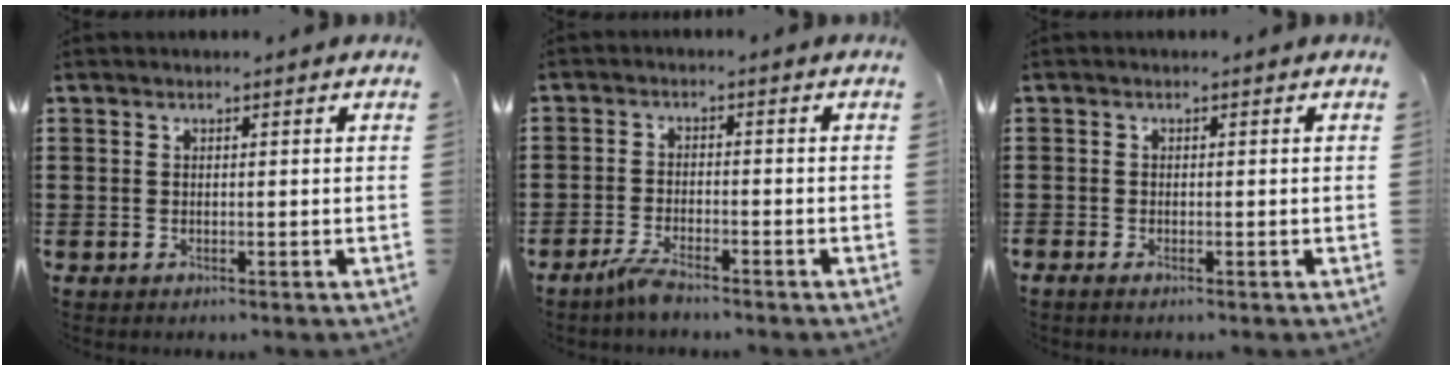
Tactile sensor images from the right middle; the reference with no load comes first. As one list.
[{"total": 3.2, "force": [-2.9, 0.6, 1.2], "torque": [-0.036, 0.002, -0.062]}, {"total": 0.7, "force": [-0.6, 0.3, 0.2], "torque": [-0.006, -0.002, -0.012]}]